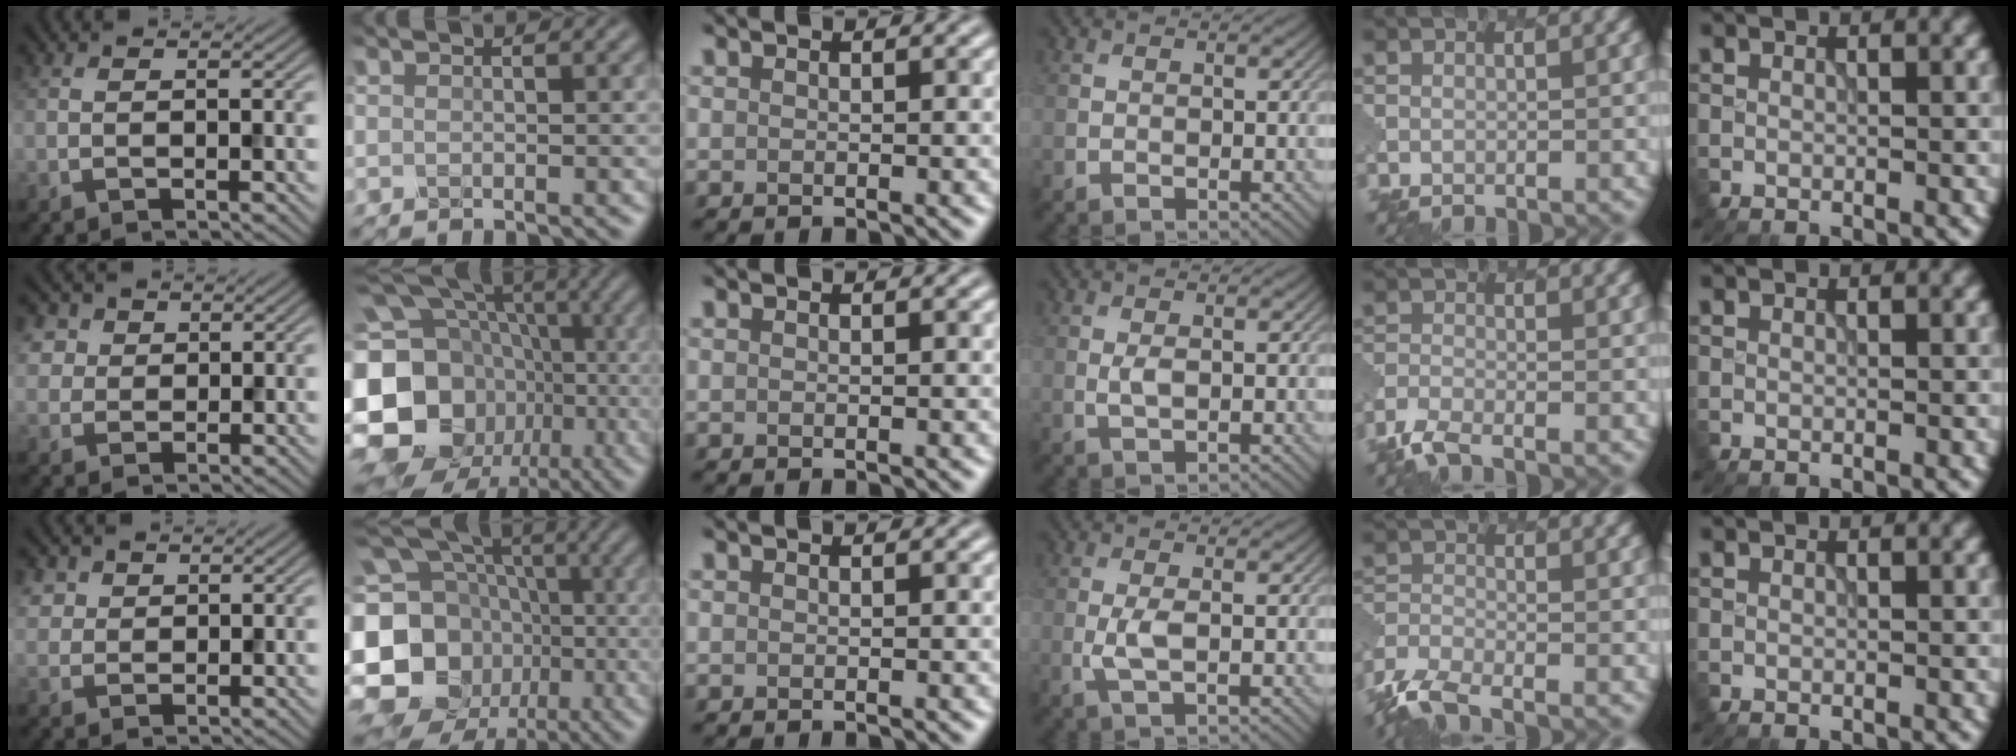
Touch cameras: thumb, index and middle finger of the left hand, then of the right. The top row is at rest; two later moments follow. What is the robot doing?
{"motion": "extract", "object": "pen bag"}